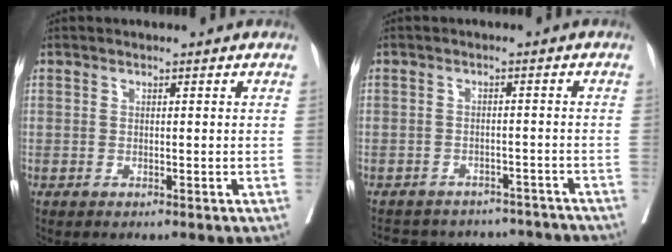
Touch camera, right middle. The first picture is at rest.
{"total": 14.4, "force": [-13.1, 5.1, 3.1], "torque": [-0.062, 0.015, -0.153]}